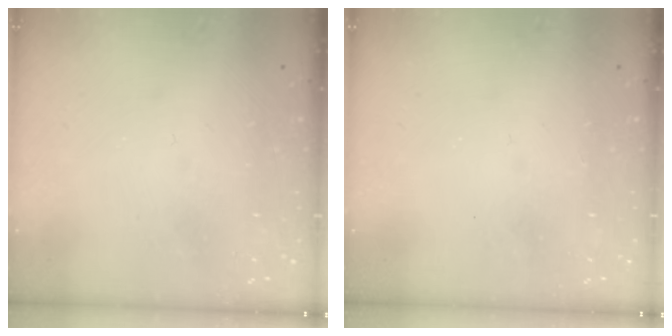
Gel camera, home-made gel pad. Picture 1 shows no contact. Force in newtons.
{"total": 0.0}